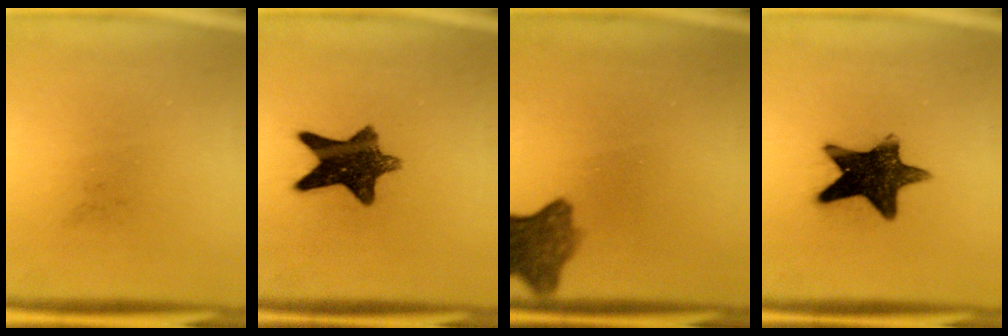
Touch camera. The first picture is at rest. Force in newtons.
{"total": 10.8}
{"total": 7.7}
{"total": 14.1}